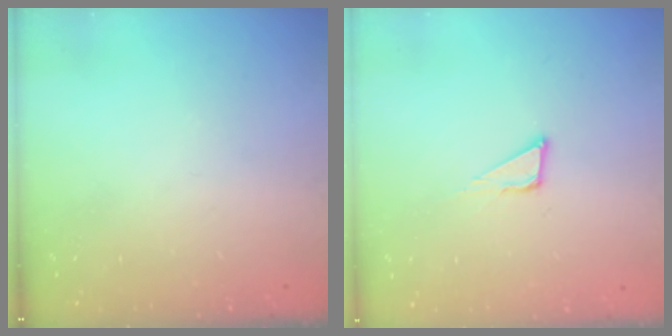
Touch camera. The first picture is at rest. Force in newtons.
{"total": 3.9, "press": 3.9, "slide": 0.3}